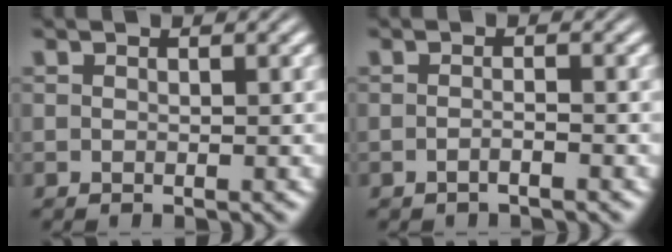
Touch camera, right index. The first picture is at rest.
{"total": 0.7, "force": [-0.6, -0.1, 0.4], "torque": [-0.012, -0.004, -0.013]}